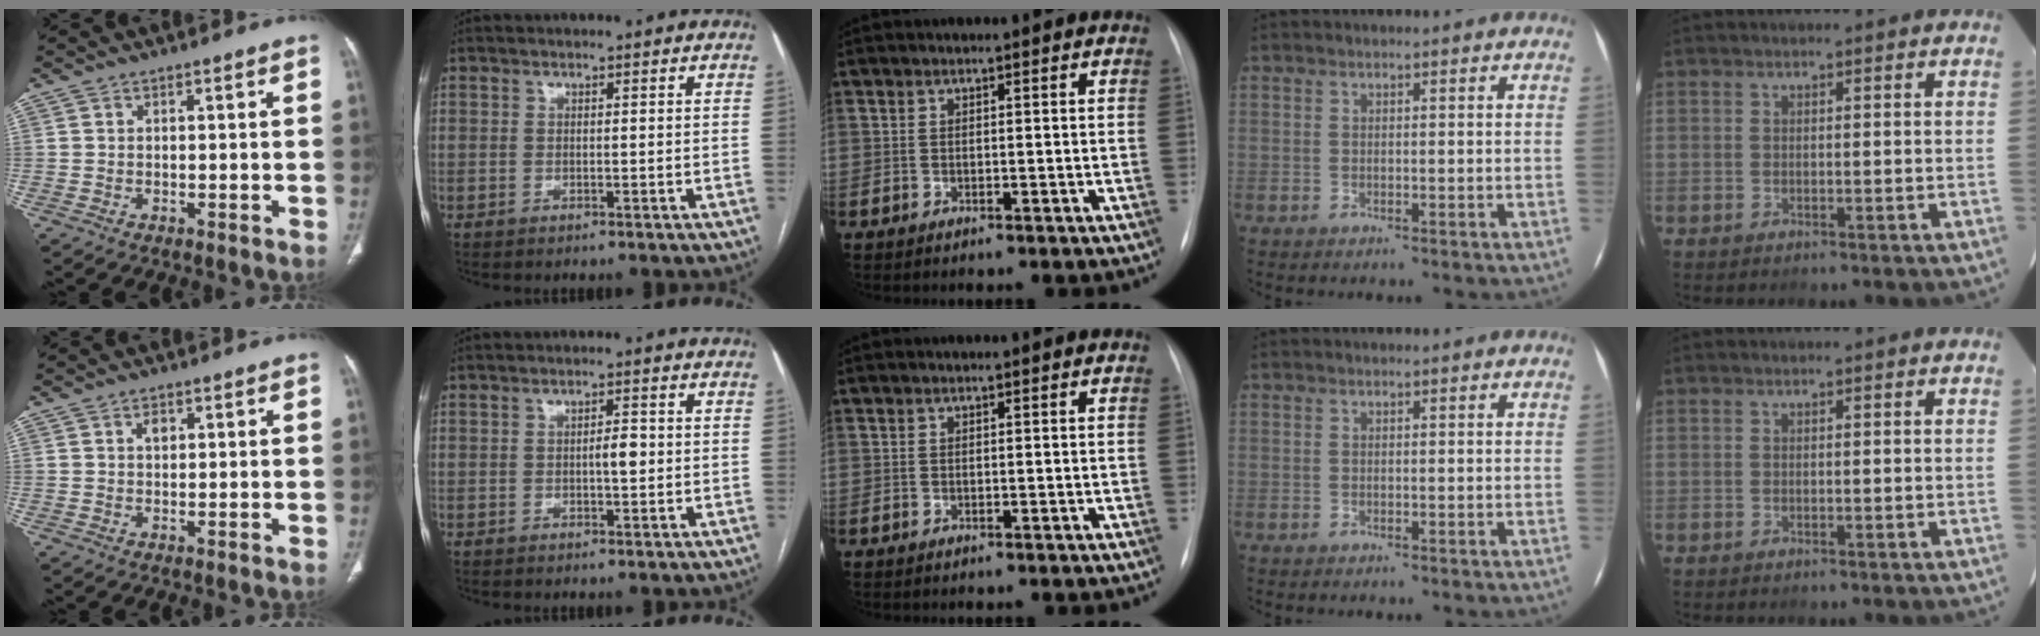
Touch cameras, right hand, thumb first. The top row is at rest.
{"thumb": {"total": 1.7, "force": [0.6, 1.1, 1.1], "torque": [-0.014, 0.000, 0.010]}, "index": {"total": 2.3, "force": [-0.2, 0.6, 2.2], "torque": [-0.035, 0.003, -0.003]}}